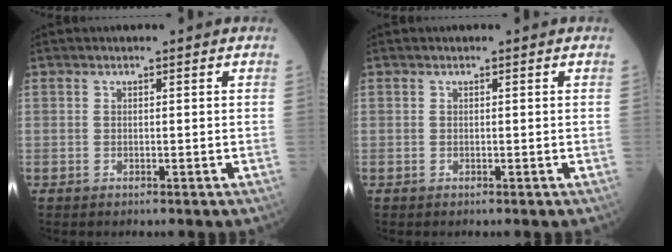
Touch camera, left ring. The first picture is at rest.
{"total": 0.0}